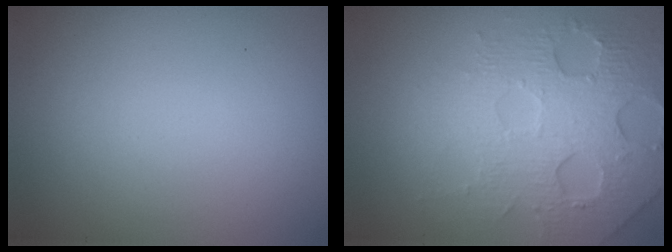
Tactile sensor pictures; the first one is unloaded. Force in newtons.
{"total": 6.3, "press": 4.7, "slide": 4.2}